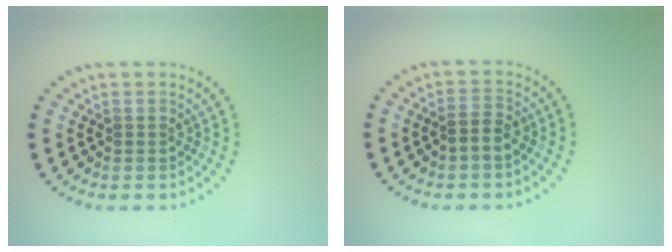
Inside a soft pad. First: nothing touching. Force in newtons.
{"total": 1.8, "press": 1.7, "slide": 0.5}